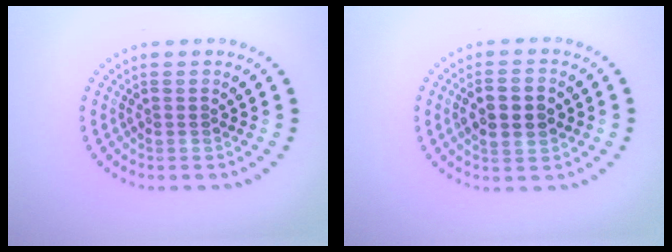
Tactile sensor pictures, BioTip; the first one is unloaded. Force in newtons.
{"total": 3.3, "press": 3.3, "slide": 0.2}